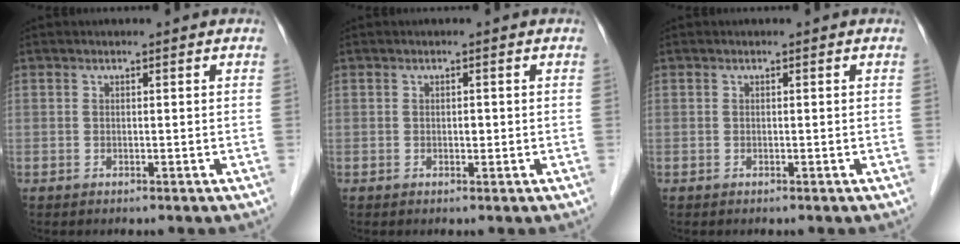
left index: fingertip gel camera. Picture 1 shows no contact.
{"total": 0.7, "force": [0.0, 0.4, 0.5], "torque": [-0.008, 0.001, -0.001]}
{"total": 0.0}